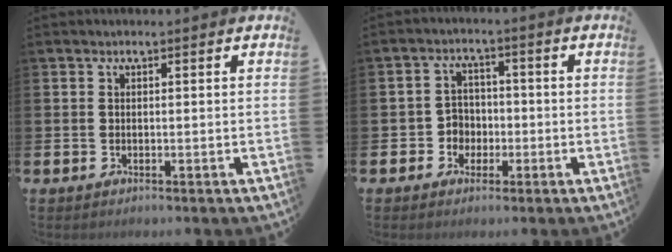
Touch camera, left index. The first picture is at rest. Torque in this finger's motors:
{"motor_torque": [0.05, 0.10, 0.06, 0.00]}